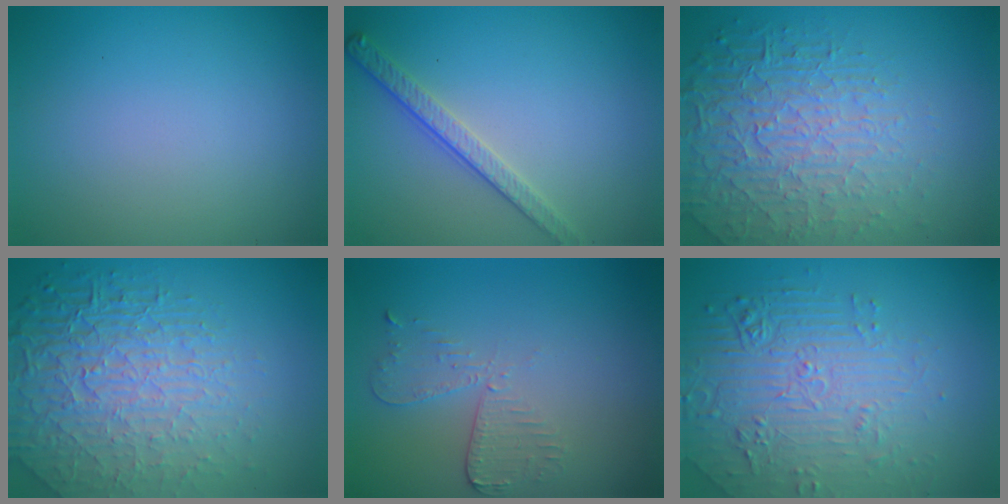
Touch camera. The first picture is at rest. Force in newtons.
{"total": 2.8, "press": 2.5, "slide": 1.2}
{"total": 7.4, "press": 5.3, "slide": 5.1}
{"total": 8.7, "press": 5.9, "slide": 6.4}
{"total": 2.6, "press": 2.3, "slide": 1.3}
{"total": 4.8, "press": 4.4, "slide": 1.9}